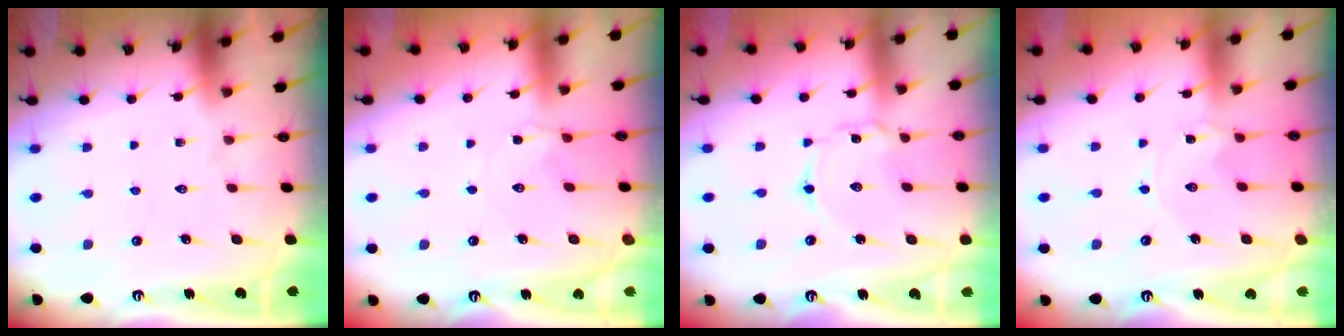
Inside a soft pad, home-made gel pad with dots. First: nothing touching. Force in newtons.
{"total": 2.2, "press": 2.2, "slide": 0.4}
{"total": 2.0, "press": 2.0, "slide": 0.2}
{"total": 0.0}